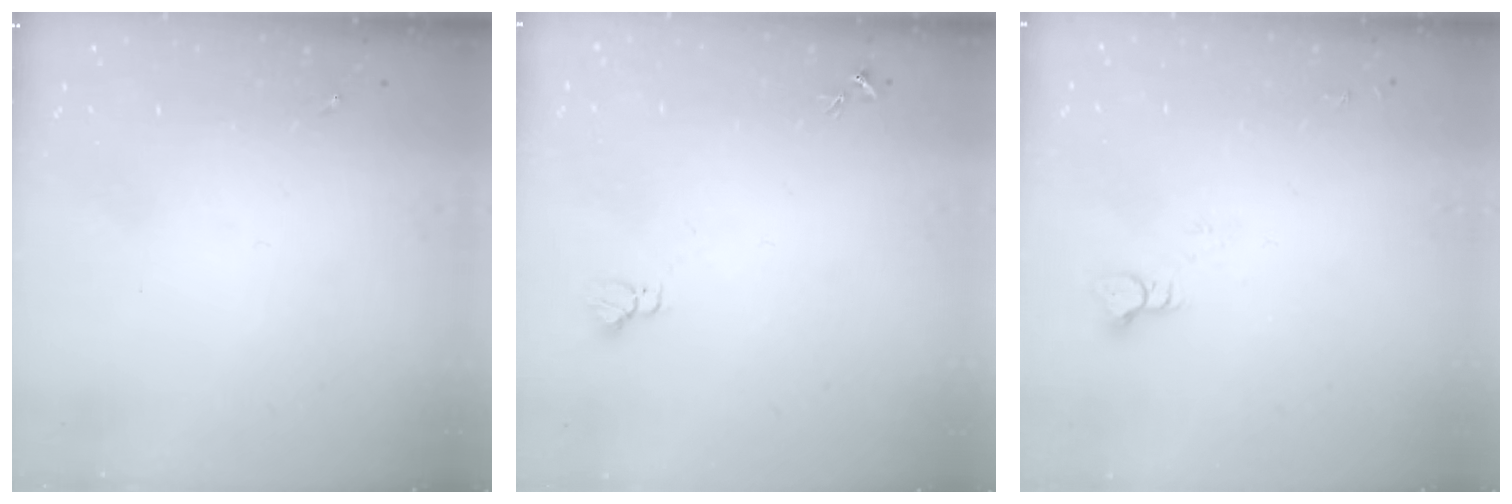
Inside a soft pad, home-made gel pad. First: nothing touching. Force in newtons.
{"total": 4.7, "press": 4.6, "slide": 0.4}
{"total": 3.1, "press": 3.1, "slide": 0.2}